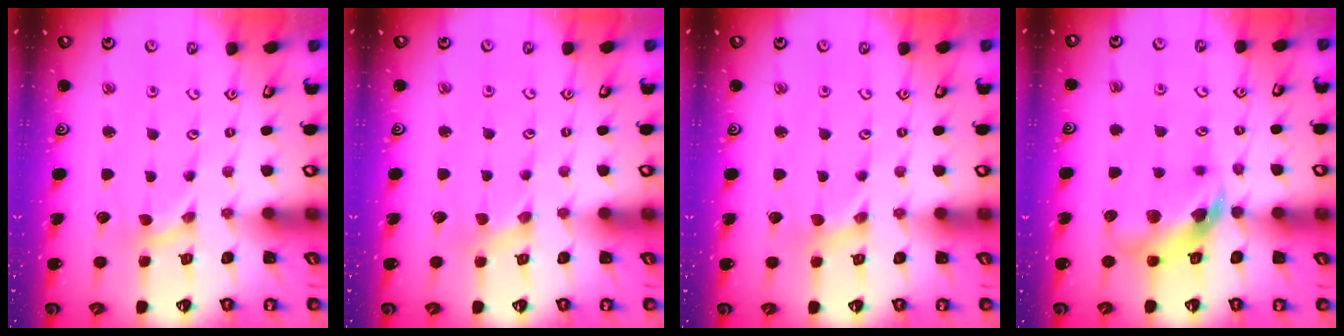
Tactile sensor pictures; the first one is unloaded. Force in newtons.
{"total": 0.0}
{"total": 0.0}
{"total": 10.4, "press": 10.3, "slide": 1.6}